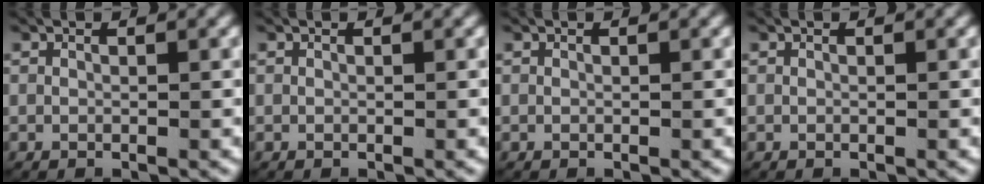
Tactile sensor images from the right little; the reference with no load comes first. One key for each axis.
{"total": 0.0}
{"total": 0.0}
{"total": 0.0}